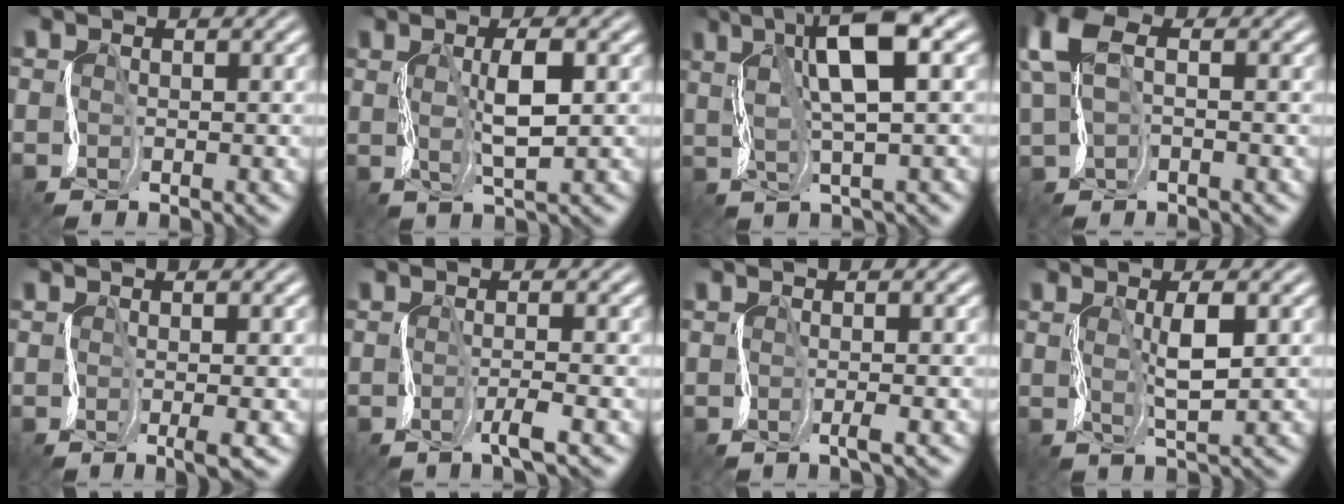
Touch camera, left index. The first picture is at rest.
{"total": 2.6, "force": [2.0, -0.1, 1.7], "torque": [-0.046, 0.014, 0.031]}
{"total": 6.7, "force": [4.3, 0.8, 5.1], "torque": [-0.080, 0.025, 0.063]}
{"total": 5.1, "force": [2.2, 2.4, 4.0], "torque": [-0.109, 0.020, 0.033]}
{"total": 1.6, "force": [0.6, -0.2, 1.5], "torque": [-0.029, 0.000, 0.002]}
{"total": 1.0, "force": [0.4, -0.6, 0.7], "torque": [-0.017, 0.008, -0.008]}
{"total": 1.1, "force": [1.0, -0.5, 0.2], "torque": [-0.006, 0.006, 0.007]}
{"total": 2.4, "force": [2.1, -0.4, 1.2], "torque": [-0.038, 0.014, 0.034]}